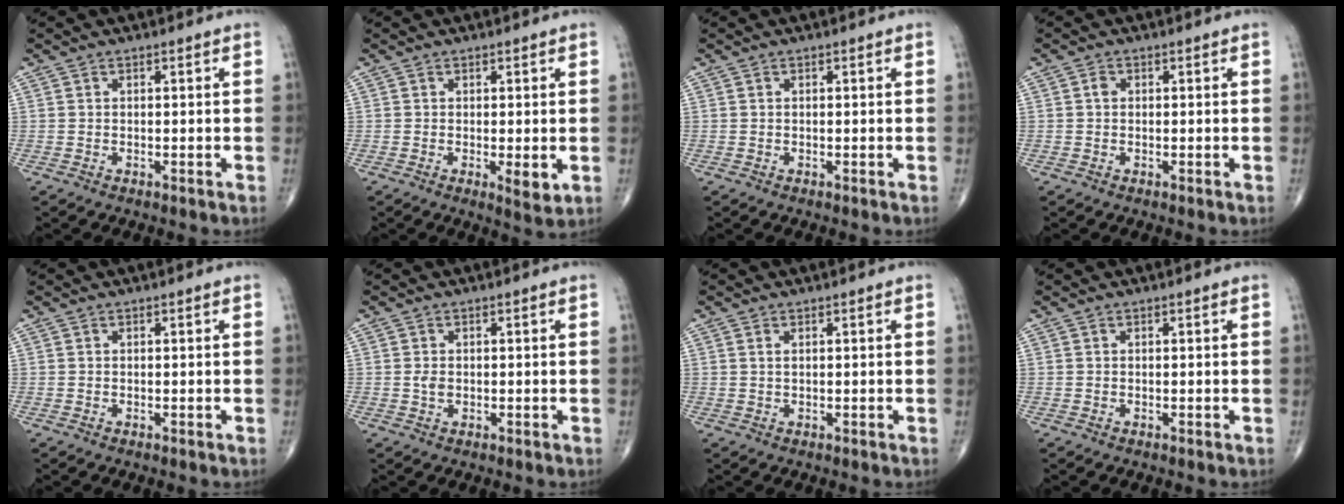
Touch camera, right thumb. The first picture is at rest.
{"total": 3.2, "force": [-0.4, 0.9, 3.1], "torque": [-0.049, -0.013, -0.007]}
{"total": 0.0}
{"total": 1.0, "force": [0.1, 0.8, 0.6], "torque": [-0.006, 0.002, -0.002]}
{"total": 0.0}
{"total": 1.5, "force": [-0.1, 1.0, 1.1], "torque": [-0.018, 0.000, -0.001]}
{"total": 0.7, "force": [0.3, 0.3, 0.6], "torque": [-0.016, 0.005, 0.006]}
{"total": 0.0}